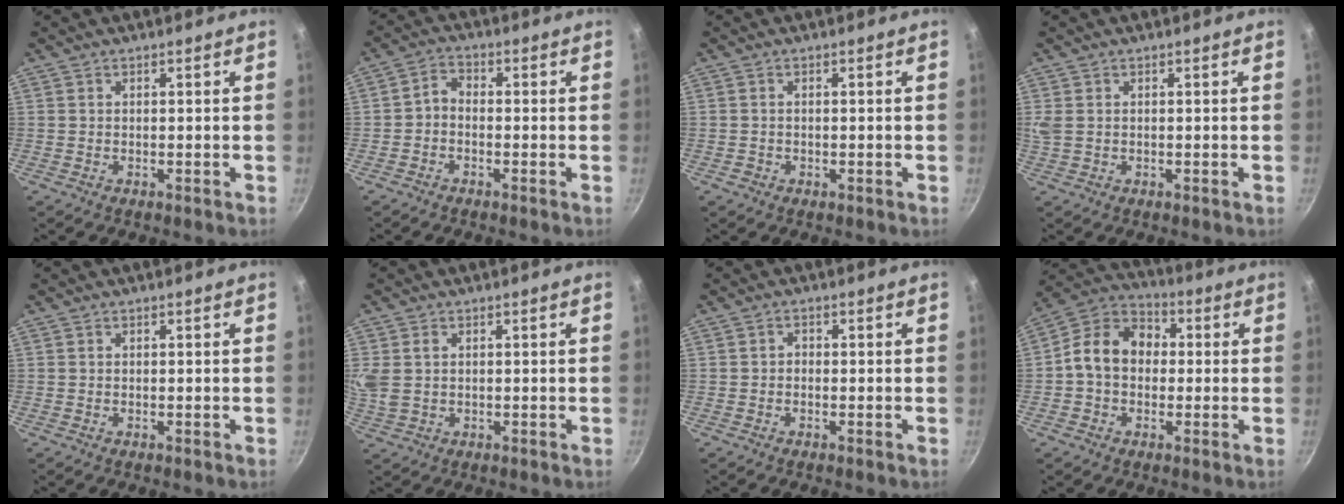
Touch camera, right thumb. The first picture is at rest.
{"total": 1.5, "force": [-0.5, 1.0, 1.0], "torque": [-0.021, 0.010, -0.013]}
{"total": 0.7, "force": [-0.3, 0.5, 0.3], "torque": [-0.004, 0.001, -0.006]}
{"total": 2.1, "force": [0.5, 1.5, 1.4], "torque": [-0.028, 0.001, 0.013]}
{"total": 0.0}
{"total": 5.5, "force": [1.3, 4.0, 3.6], "torque": [-0.075, 0.001, 0.029]}
{"total": 1.0, "force": [-0.4, 0.8, 0.4], "torque": [-0.005, 0.005, -0.010]}
{"total": 11.4, "force": [0.0, 8.9, 7.1], "torque": [-0.087, 0.033, -0.025]}